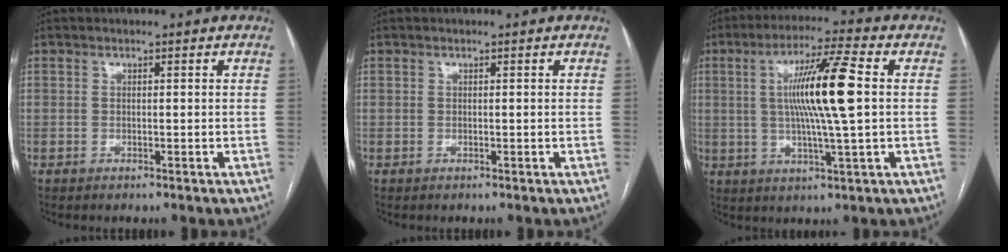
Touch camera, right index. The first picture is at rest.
{"total": 0.0}
{"total": 12.3, "force": [1.4, -0.3, 12.2], "torque": [-0.222, 0.005, 0.022]}